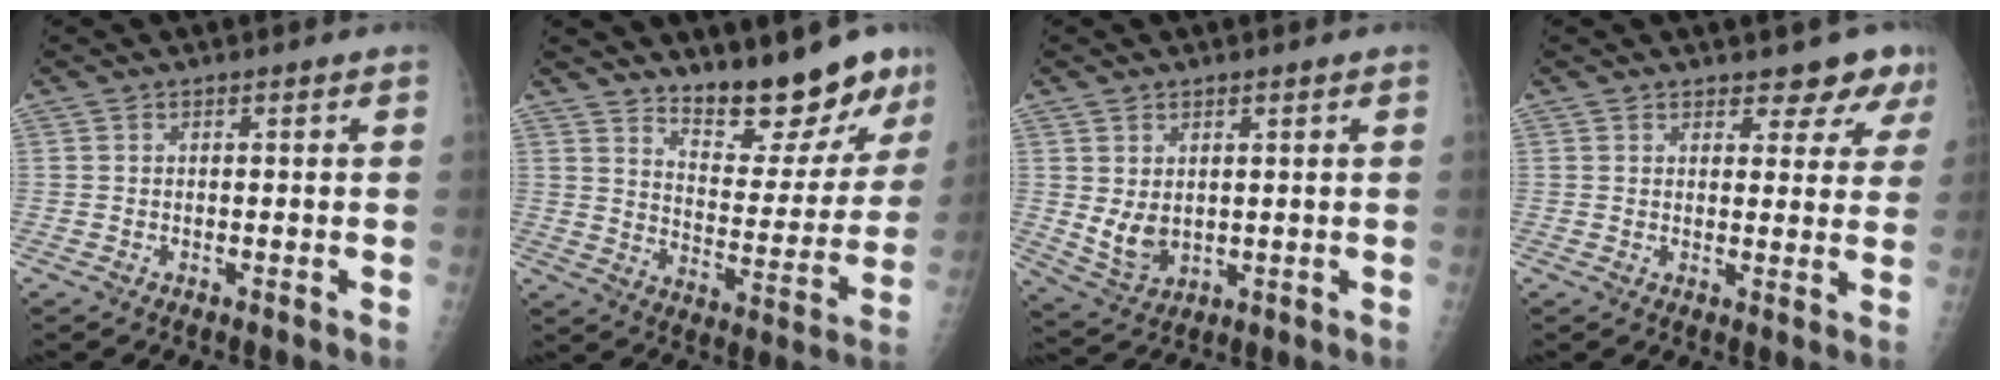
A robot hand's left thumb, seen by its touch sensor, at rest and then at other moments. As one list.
[{"total": 15.7, "force": [12.4, 4.7, 8.3], "torque": [-0.068, -0.101, 0.192]}, {"total": 6.0, "force": [0.8, 4.1, 4.3], "torque": [-0.067, -0.015, 0.033]}, {"total": 6.1, "force": [4.9, 2.9, 2.2], "torque": [0.010, -0.027, 0.049]}]